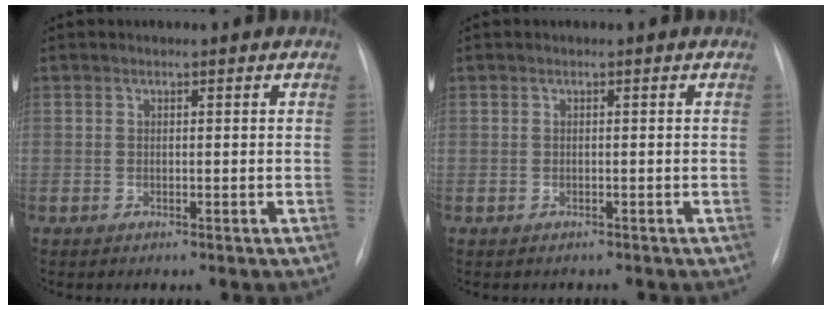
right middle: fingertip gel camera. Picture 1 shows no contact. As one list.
[{"total": 0.9, "force": [-0.7, 0.6, 0.0], "torque": [-0.006, 0.003, -0.010]}]